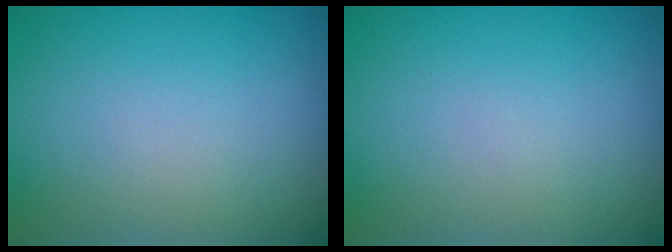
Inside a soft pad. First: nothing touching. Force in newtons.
{"total": 0.0}